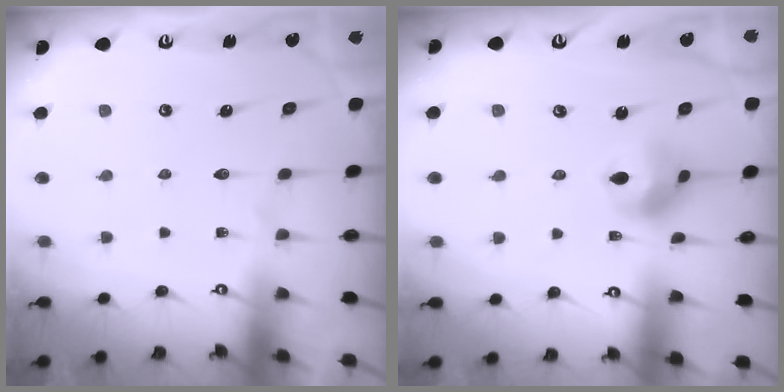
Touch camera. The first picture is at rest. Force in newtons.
{"total": 7.5, "press": 7.5, "slide": 0.2}